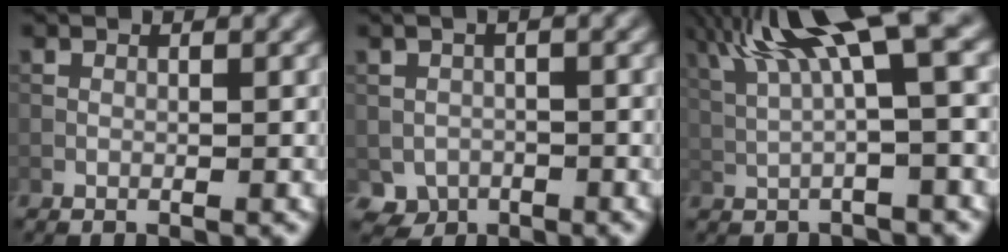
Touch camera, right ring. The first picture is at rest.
{"total": 2.9, "force": [-1.2, 2.2, 1.4], "torque": [-0.026, -0.006, -0.022]}
{"total": 9.3, "force": [3.6, 1.7, 8.4], "torque": [-0.150, 0.028, 0.069]}